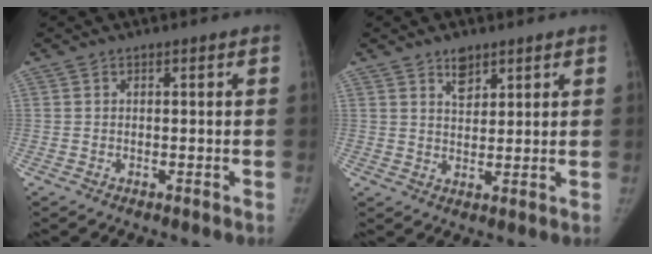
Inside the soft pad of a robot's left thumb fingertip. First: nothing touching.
{"total": 4.0, "force": [2.8, 2.2, 1.9], "torque": [-0.013, -0.020, 0.049]}